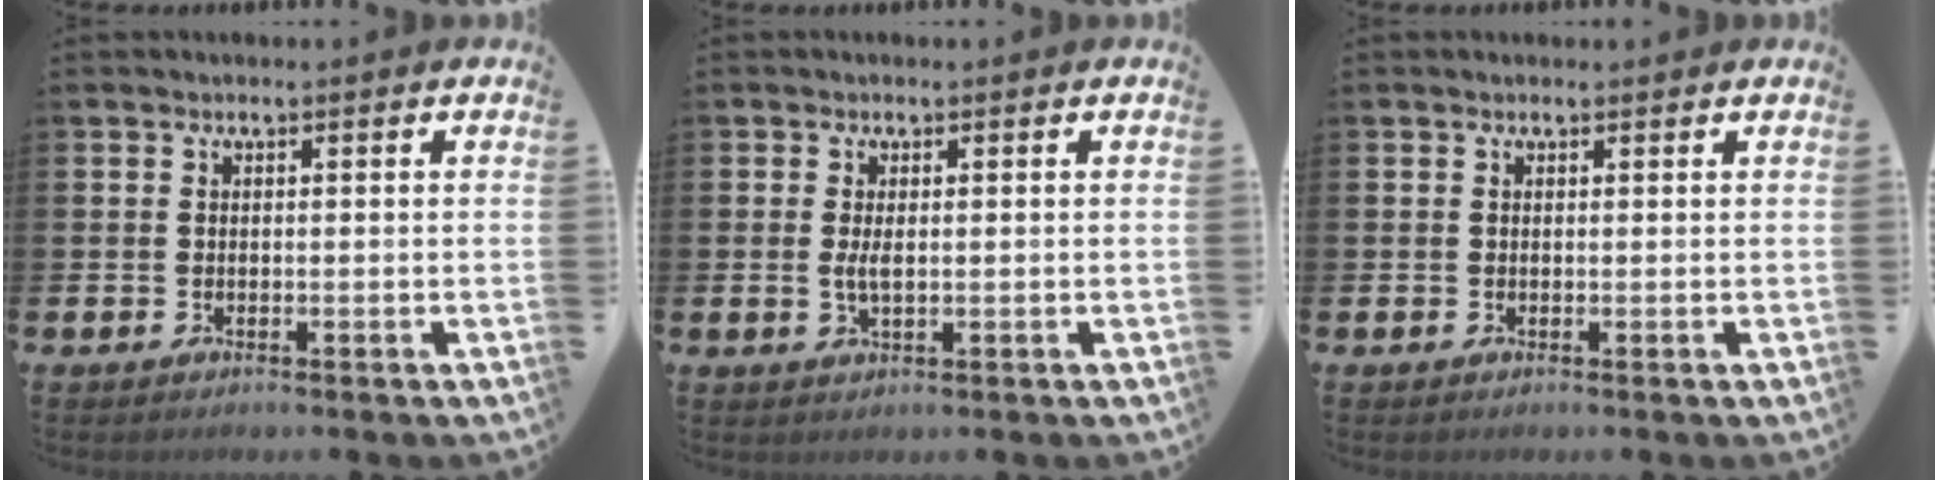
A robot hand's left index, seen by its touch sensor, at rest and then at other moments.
{"total": 2.0, "force": [0.2, 0.7, 1.8], "torque": [-0.032, 0.001, 0.001]}
{"total": 0.0}